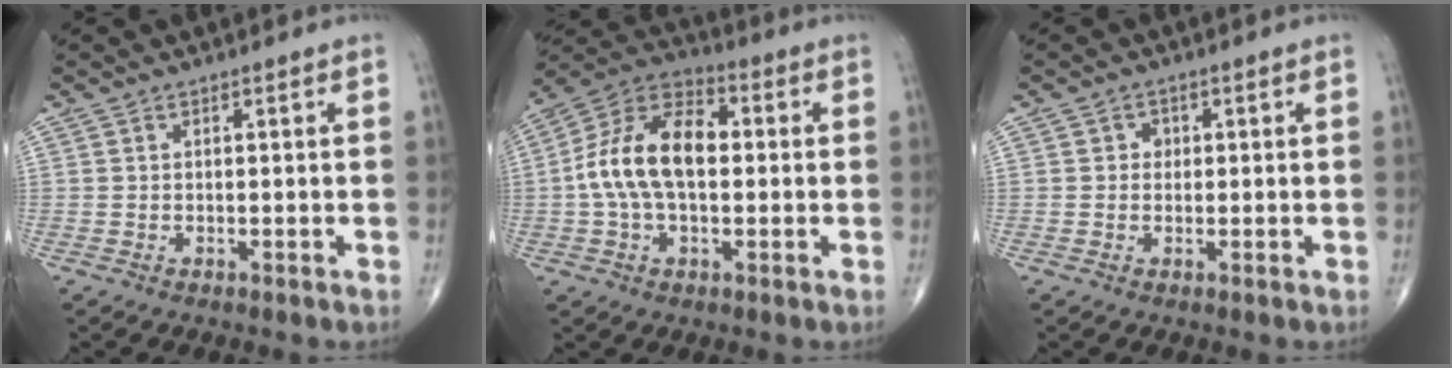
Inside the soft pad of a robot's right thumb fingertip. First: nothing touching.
{"total": 15.3, "force": [0.6, 8.8, 12.5], "torque": [-0.228, 0.036, -0.001]}
{"total": 1.6, "force": [0.2, 1.5, 0.6], "torque": [0.001, 0.003, -0.001]}